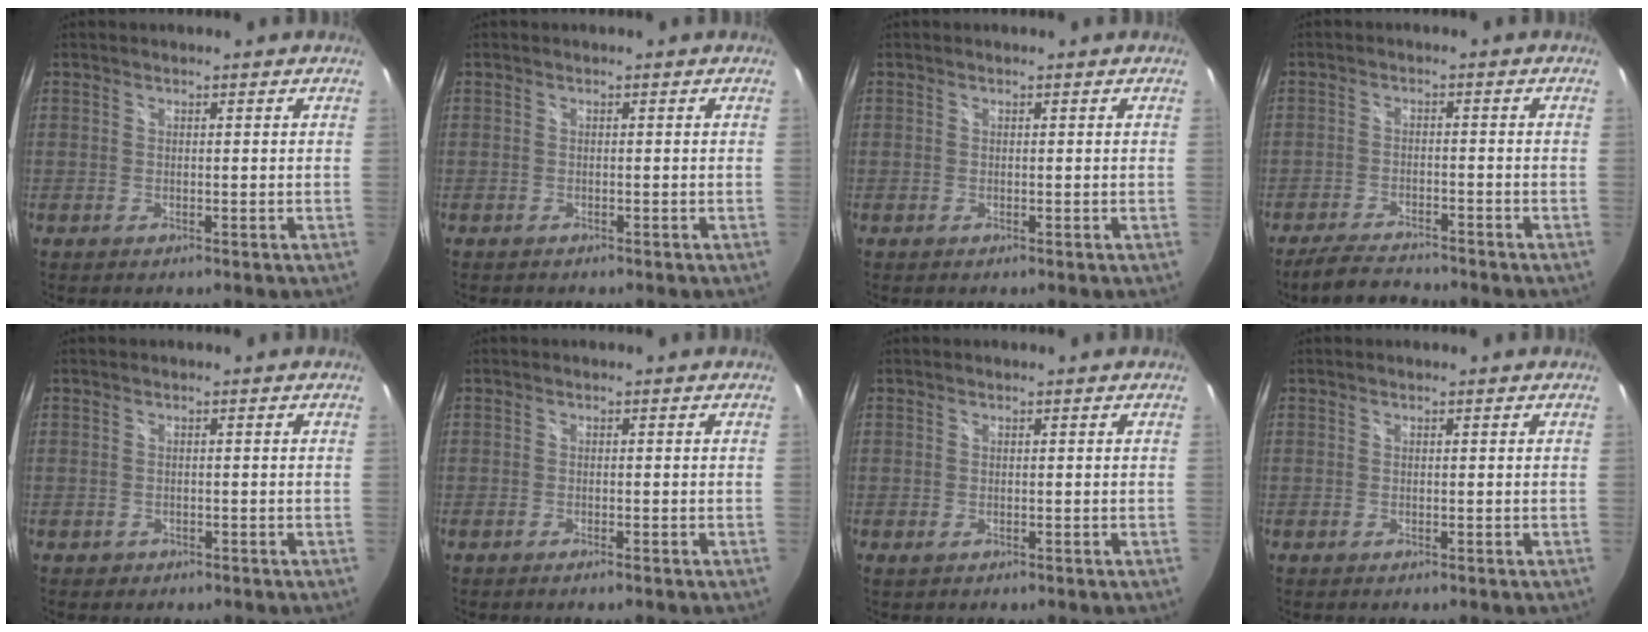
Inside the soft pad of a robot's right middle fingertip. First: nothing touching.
{"total": 0.6, "force": [-0.6, 0.3, 0.1], "torque": [-0.004, -0.001, -0.009]}
{"total": 0.0}
{"total": 7.3, "force": [-6.7, 1.2, 2.6], "torque": [-0.075, -0.010, -0.113]}
{"total": 1.3, "force": [-0.7, 1.1, 0.3], "torque": [-0.007, -0.002, -0.007]}
{"total": 1.1, "force": [-0.9, -0.1, 0.6], "torque": [-0.011, 0.000, -0.015]}
{"total": 0.0}
{"total": 0.0}